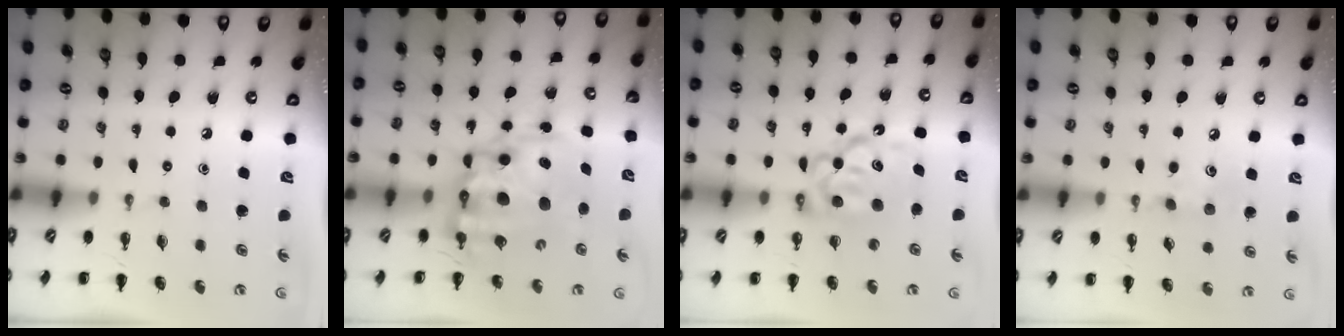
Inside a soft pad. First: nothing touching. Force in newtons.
{"total": 16.2, "press": 15.7, "slide": 4.1}
{"total": 8.0, "press": 7.9, "slide": 1.1}
{"total": 7.1, "press": 6.9, "slide": 1.8}